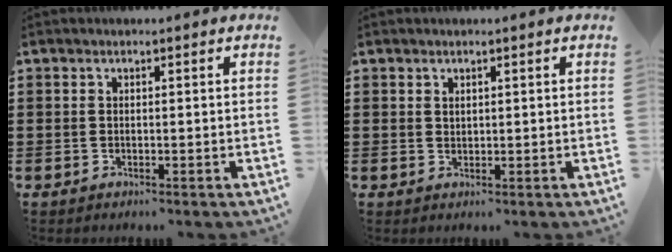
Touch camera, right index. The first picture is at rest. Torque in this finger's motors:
{"motor_torque": [-0.70, 0.70, -0.03, -0.01]}